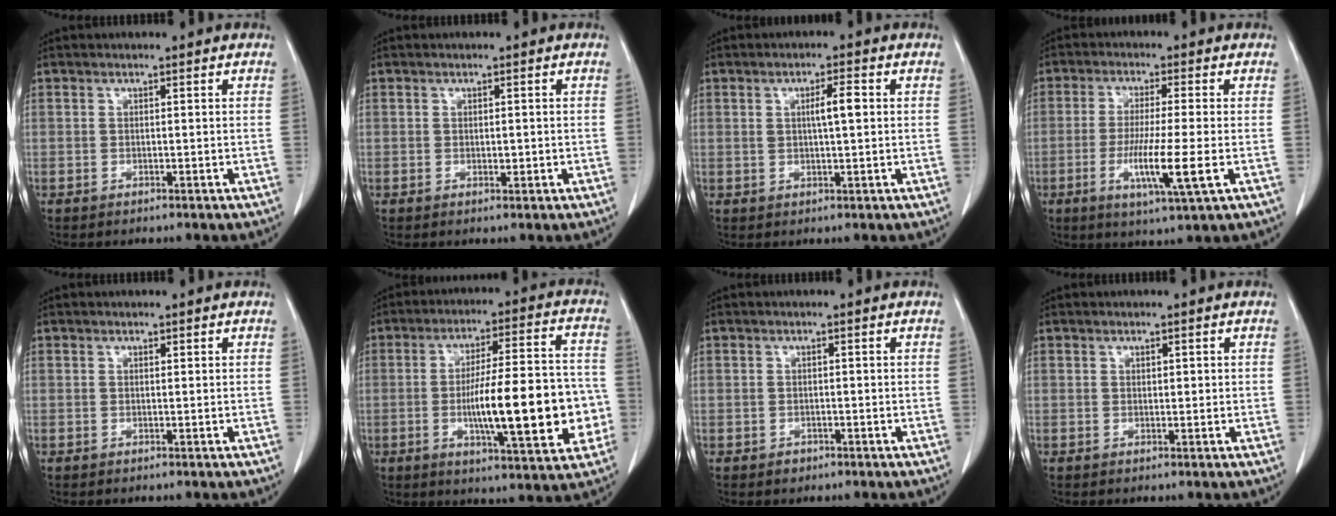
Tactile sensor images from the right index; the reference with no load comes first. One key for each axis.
{"total": 1.0, "fx": -0.1, "fy": 0.5, "fz": 0.8, "tx": -0.012, "ty": -0.001, "tz": 0.002}
{"total": 3.5, "fx": 0.8, "fy": 0.5, "fz": 3.4, "tx": -0.056, "ty": 0.004, "tz": 0.016}
{"total": 9.0, "fx": -2.4, "fy": -0.3, "fz": 8.6, "tx": -0.161, "ty": -0.025, "tz": -0.045}
{"total": 0.0}
{"total": 18.0, "fx": -3.2, "fy": 3.5, "fz": 17.3, "tx": -0.265, "ty": 0.014, "tz": -0.041}
{"total": 1.1, "fx": -0.6, "fy": 1.0, "fz": 0.2, "tx": 0.000, "ty": 0.003, "tz": -0.006}
{"total": 0.9, "fx": 0.4, "fy": 0.5, "fz": 0.6, "tx": -0.008, "ty": -0.001, "tz": 0.006}